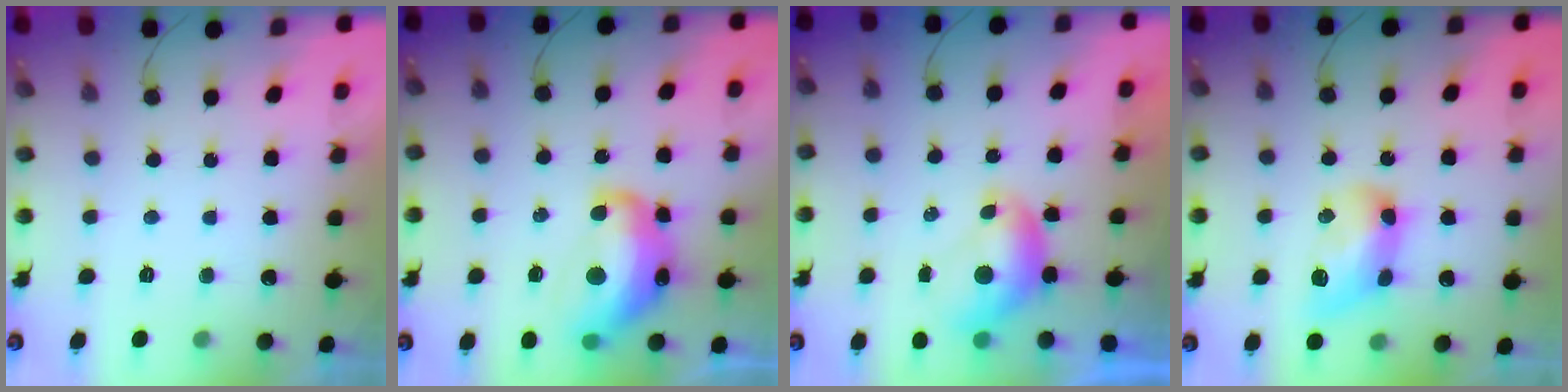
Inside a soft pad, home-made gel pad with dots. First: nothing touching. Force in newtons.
{"total": 15.8, "press": 15.8, "slide": 1.2}
{"total": 6.5, "press": 6.5, "slide": 0.7}
{"total": 12.5, "press": 12.5, "slide": 0.4}